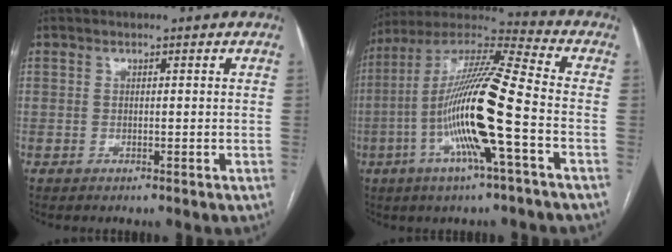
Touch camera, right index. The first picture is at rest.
{"total": 18.2, "force": [-4.5, 0.4, 17.6], "torque": [-0.347, -0.003, -0.094]}